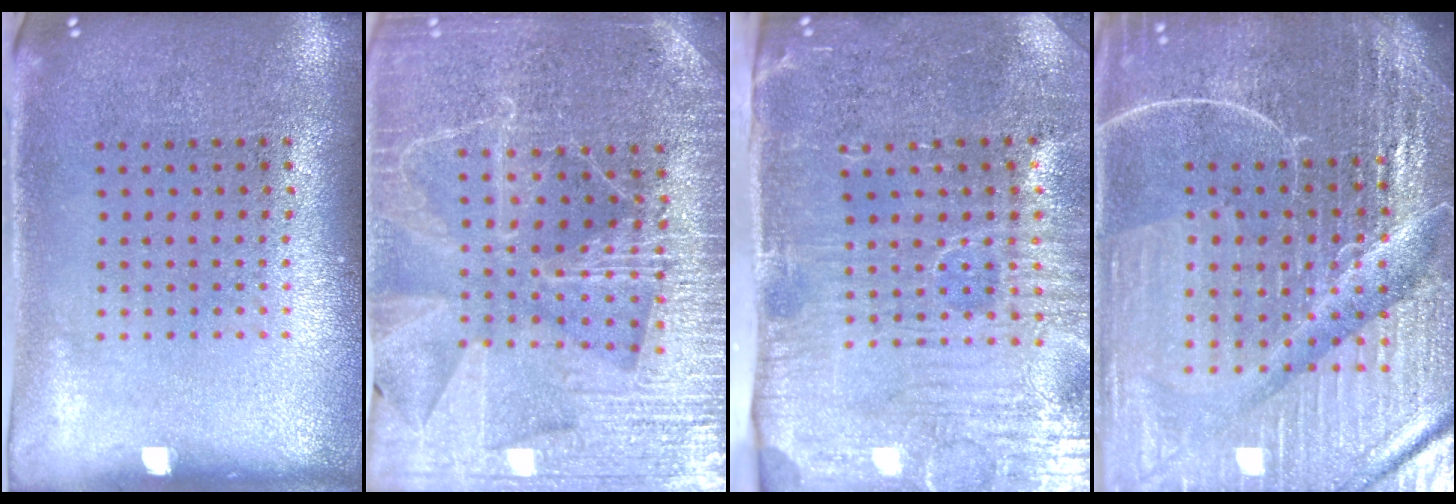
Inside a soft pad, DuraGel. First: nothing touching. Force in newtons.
{"total": 4.4, "press": 4.2, "slide": 1.5}
{"total": 5.2, "press": 4.4, "slide": 2.8}
{"total": 7.1, "press": 6.2, "slide": 3.5}